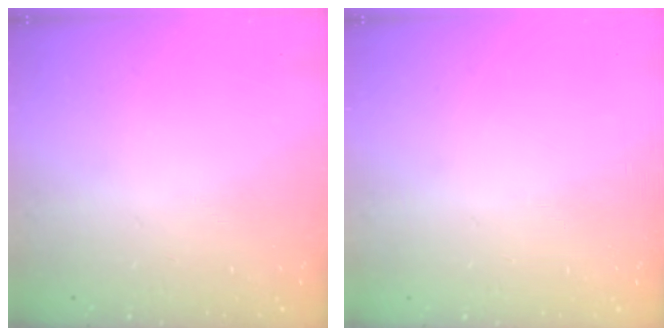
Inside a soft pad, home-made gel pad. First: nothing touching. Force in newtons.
{"total": 0.6, "press": 0.6, "slide": 0.2}